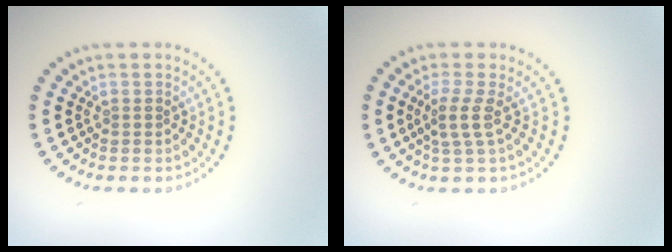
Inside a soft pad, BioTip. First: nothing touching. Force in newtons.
{"total": 2.2, "press": 1.6, "slide": 1.4}